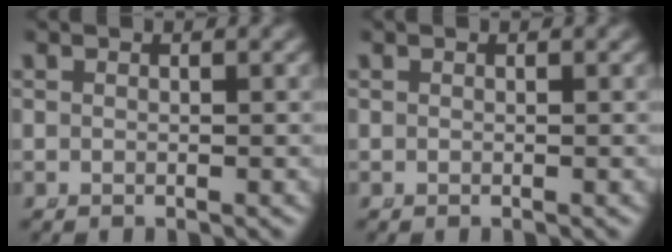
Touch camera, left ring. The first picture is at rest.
{"total": 0.0}